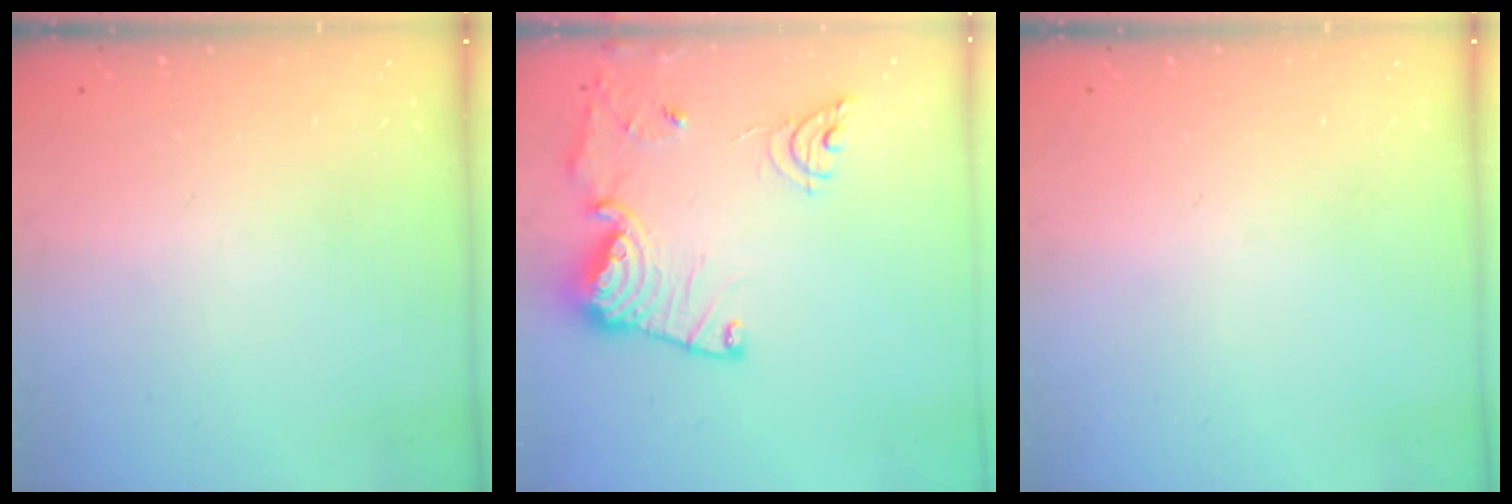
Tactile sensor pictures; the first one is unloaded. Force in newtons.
{"total": 15.7, "press": 15.6, "slide": 1.7}
{"total": 0.0}